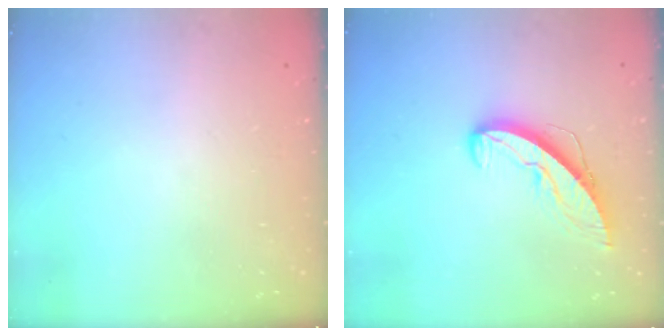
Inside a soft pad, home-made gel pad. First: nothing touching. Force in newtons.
{"total": 9.5, "press": 9.5, "slide": 0.9}